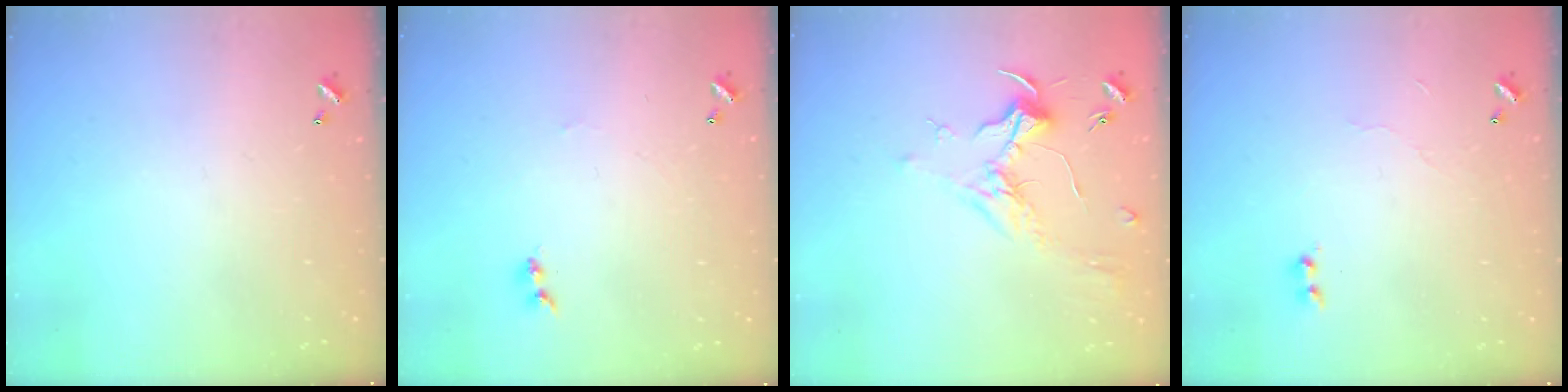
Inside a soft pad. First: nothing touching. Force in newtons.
{"total": 1.1, "press": 0.9, "slide": 0.5}
{"total": 1.8, "press": 1.6, "slide": 0.7}
{"total": 5.4, "press": 5.4, "slide": 0.3}